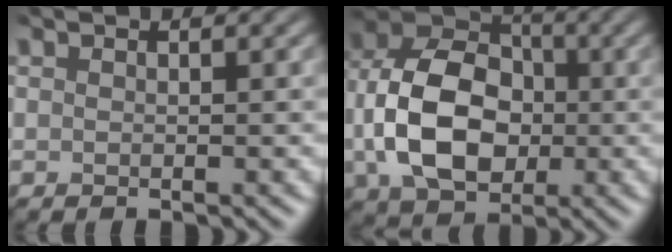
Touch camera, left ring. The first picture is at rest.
{"total": 9.4, "force": [-2.0, 6.7, 6.2], "torque": [-0.140, -0.004, -0.037]}